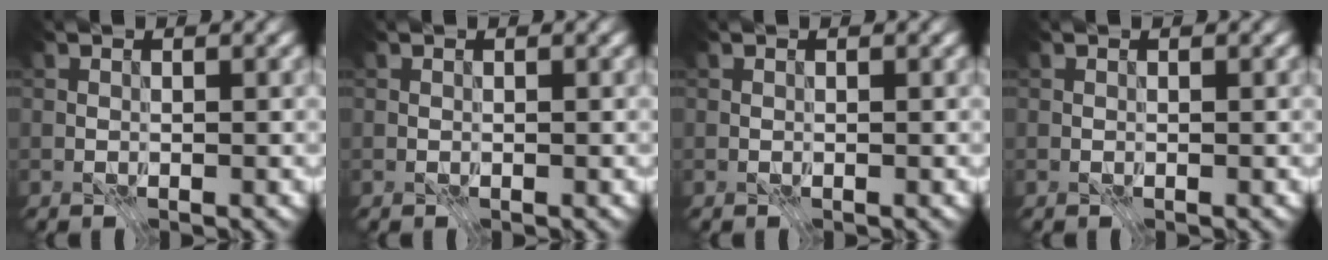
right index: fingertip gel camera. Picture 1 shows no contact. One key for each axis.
{"total": 0.0}
{"total": 0.0}
{"total": 0.0}